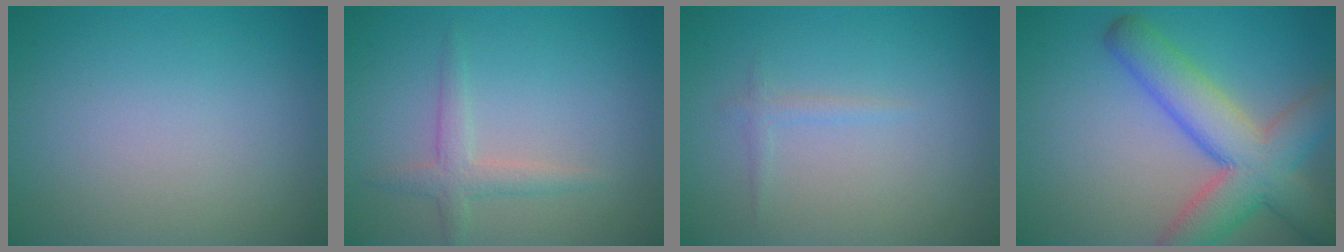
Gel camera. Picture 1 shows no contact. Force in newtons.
{"total": 2.0, "press": 2.0, "slide": 0.1}
{"total": 0.8, "press": 0.8, "slide": 0.0}
{"total": 8.2, "press": 8.2, "slide": 0.4}